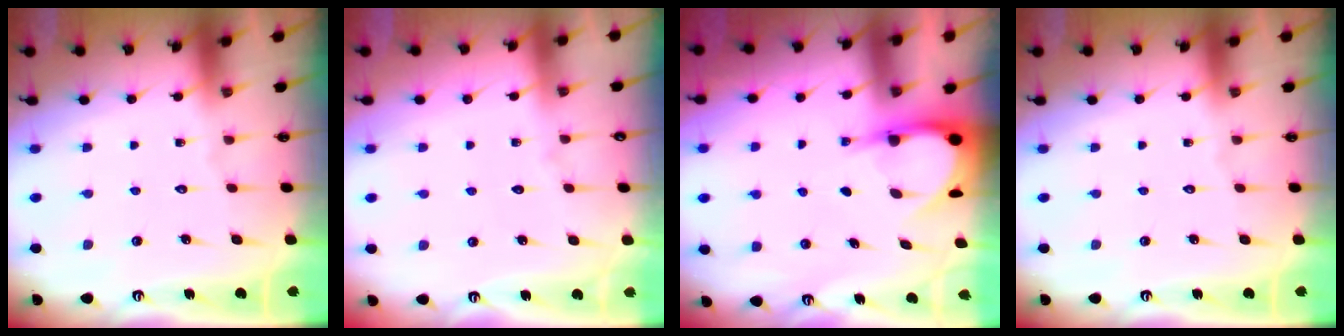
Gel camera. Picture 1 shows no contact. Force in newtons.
{"total": 3.4, "press": 3.4, "slide": 0.2}
{"total": 5.0, "press": 5.0, "slide": 0.4}
{"total": 0.0}